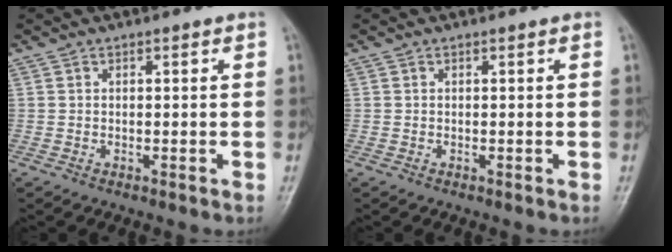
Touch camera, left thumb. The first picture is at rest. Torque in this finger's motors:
{"motor_torque": [0.00, 0.00, 0.00, -0.01, 0.00]}